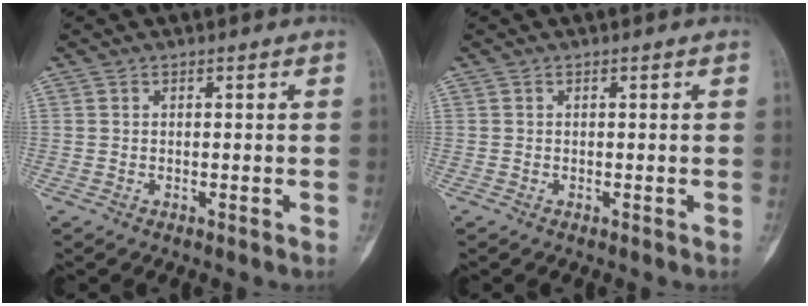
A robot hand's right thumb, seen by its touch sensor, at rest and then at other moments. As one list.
[{"total": 0.0}]